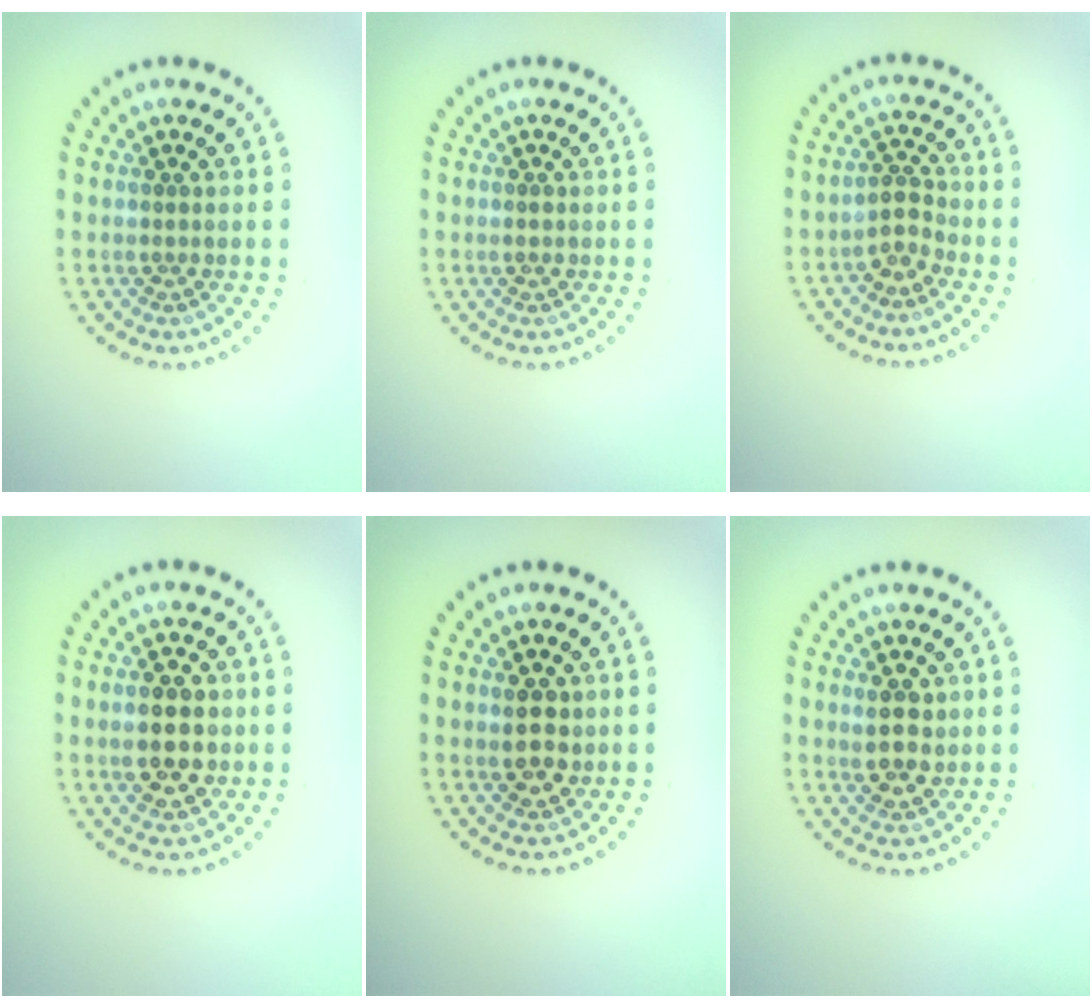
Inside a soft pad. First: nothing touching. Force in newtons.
{"total": 0.7, "press": 0.7, "slide": 0.3}
{"total": 1.7, "press": 1.5, "slide": 0.9}
{"total": 4.5, "press": 4.5, "slide": 0.2}
{"total": 2.6, "press": 2.5, "slide": 0.6}
{"total": 2.8, "press": 2.7, "slide": 0.8}